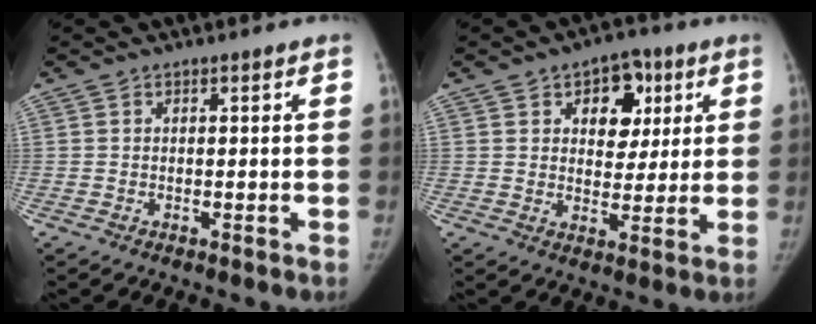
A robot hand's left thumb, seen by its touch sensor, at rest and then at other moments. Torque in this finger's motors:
{"motor_torque": [-0.27, 0.36, 0.11, 0.16, 0.02]}